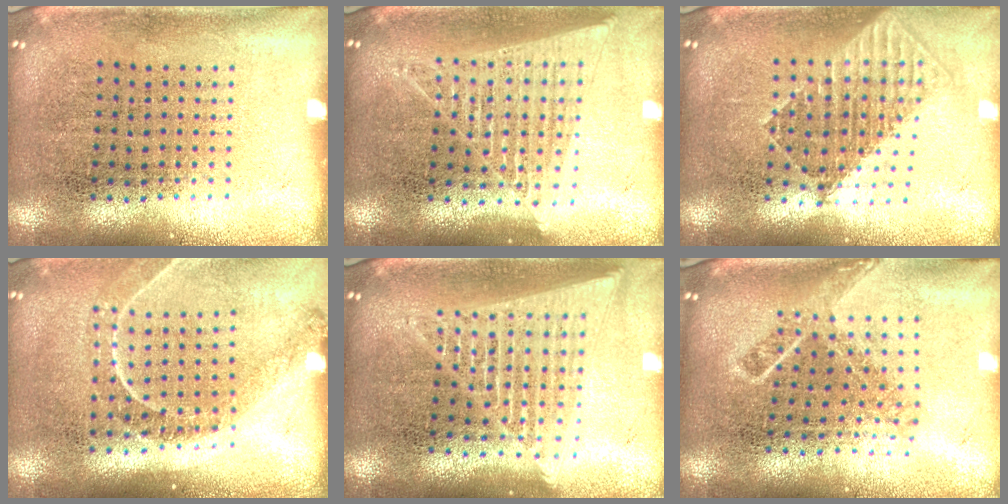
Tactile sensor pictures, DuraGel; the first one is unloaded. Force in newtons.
{"total": 1.5, "press": 1.4, "slide": 0.6}
{"total": 1.7, "press": 1.4, "slide": 0.9}
{"total": 1.3, "press": 1.2, "slide": 0.2}
{"total": 1.8, "press": 1.6, "slide": 0.8}
{"total": 1.5, "press": 1.2, "slide": 1.0}